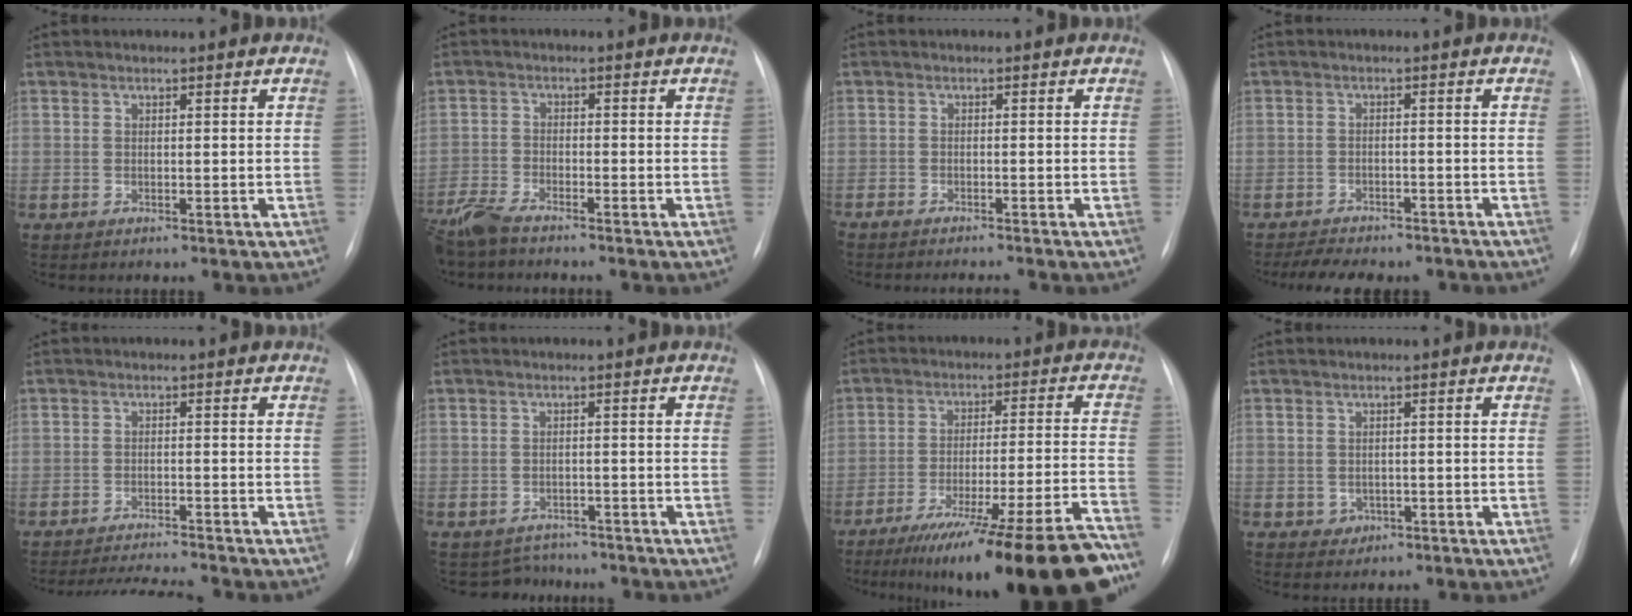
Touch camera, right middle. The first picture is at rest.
{"total": 5.8, "force": [-5.2, 0.9, 2.6], "torque": [-0.055, -0.018, -0.102]}
{"total": 3.9, "force": [-3.7, 0.0, 1.4], "torque": [-0.014, -0.007, -0.053]}
{"total": 8.6, "force": [-7.5, 2.6, 3.2], "torque": [-0.049, 0.002, -0.102]}
{"total": 5.6, "force": [-5.3, -1.0, 1.3], "torque": [-0.022, -0.009, -0.089]}
{"total": 3.3, "force": [-2.8, 1.3, -0.9], "torque": [0.011, 0.011, -0.042]}
{"total": 24.4, "force": [-19.2, -0.3, 15.1], "torque": [-0.150, -0.017, -0.289]}
{"total": 1.5, "force": [-0.4, 1.4, 0.3], "torque": [-0.001, 0.006, -0.002]}